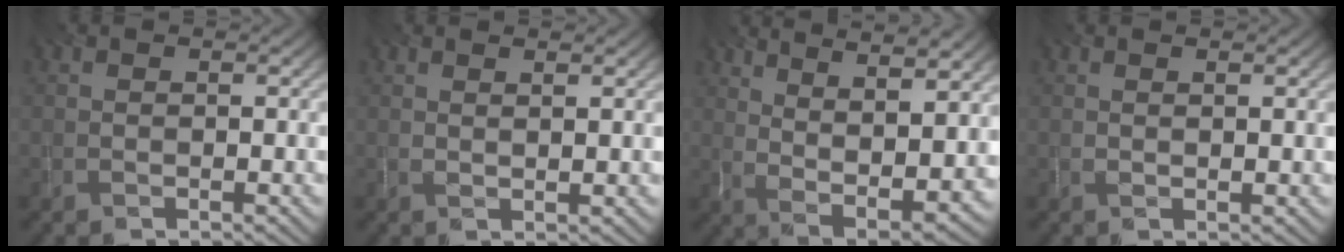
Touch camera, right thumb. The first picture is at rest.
{"total": 1.6, "force": [1.2, -0.1, 1.1], "torque": [-0.014, -0.004, 0.025]}
{"total": 12.7, "force": [7.3, 4.0, 9.7], "torque": [-0.177, 0.008, 0.117]}
{"total": 1.0, "force": [0.7, -0.1, 0.7], "torque": [-0.011, -0.003, 0.017]}